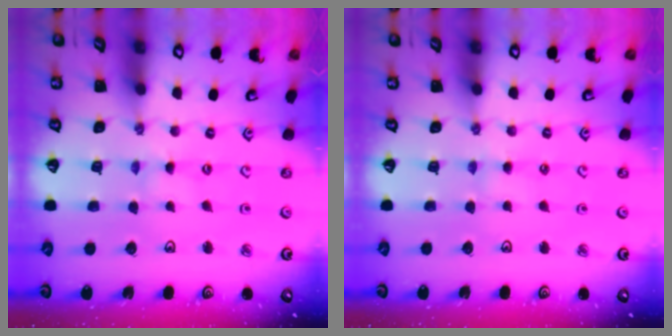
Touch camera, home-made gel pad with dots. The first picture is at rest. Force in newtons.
{"total": 2.3, "press": 2.3, "slide": 0.4}